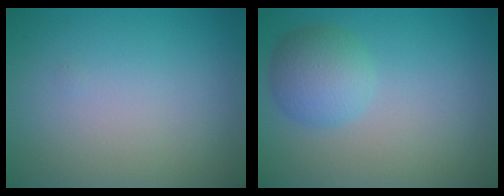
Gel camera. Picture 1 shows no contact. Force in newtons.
{"total": 3.4, "press": 3.4, "slide": 0.1}